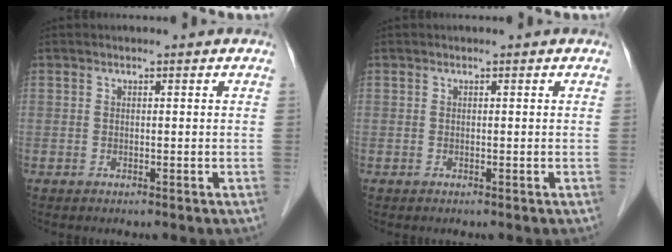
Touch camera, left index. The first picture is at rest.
{"total": 0.0}